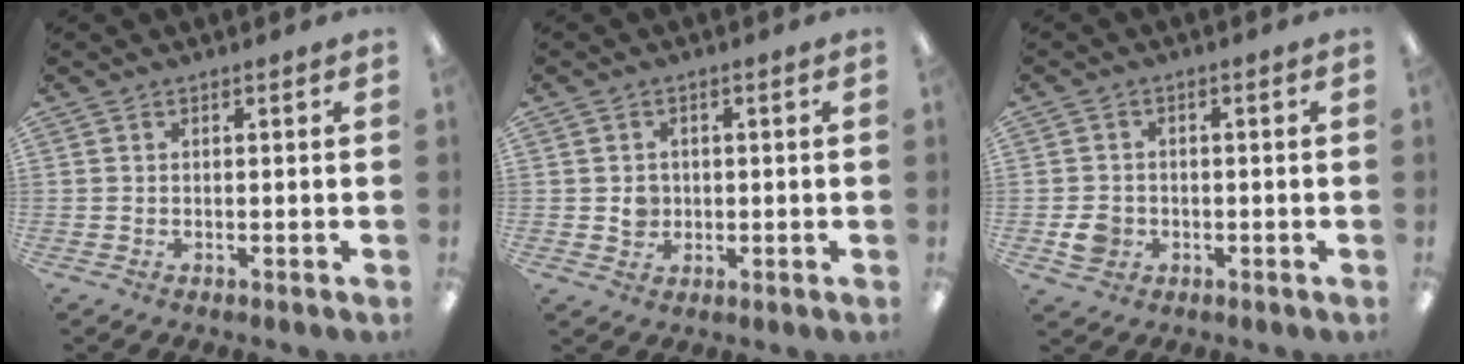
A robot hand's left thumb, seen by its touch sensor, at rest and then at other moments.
{"total": 3.5, "force": [0.0, 3.3, 1.2], "torque": [-0.009, 0.000, -0.003]}
{"total": 4.8, "force": [-1.3, 4.2, 2.0], "torque": [-0.020, 0.002, -0.024]}